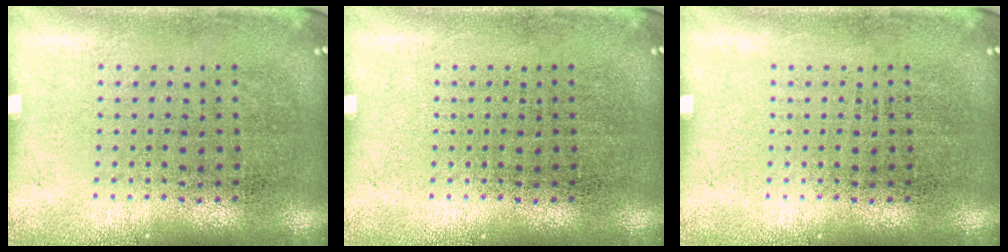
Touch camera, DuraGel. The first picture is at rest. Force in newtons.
{"total": 0.0}
{"total": 0.0}